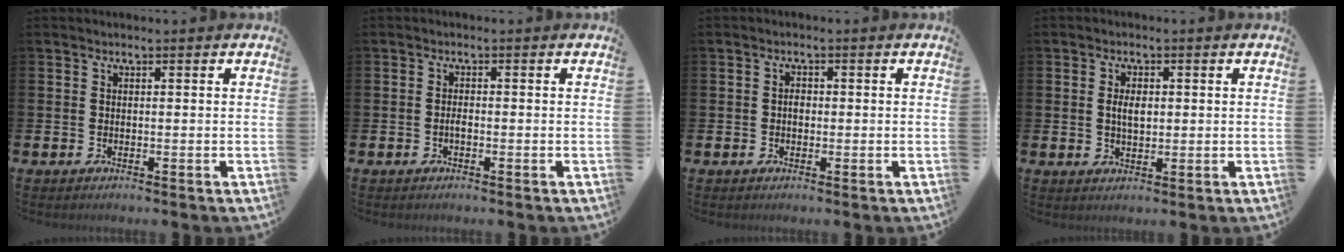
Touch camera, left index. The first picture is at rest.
{"total": 0.9, "force": [-0.4, 0.3, 0.8], "torque": [-0.013, -0.001, -0.008]}
{"total": 1.4, "force": [-0.1, 1.0, 0.9], "torque": [-0.007, 0.003, -0.006]}
{"total": 2.7, "force": [0.5, 1.6, 2.2], "torque": [-0.026, 0.000, 0.003]}